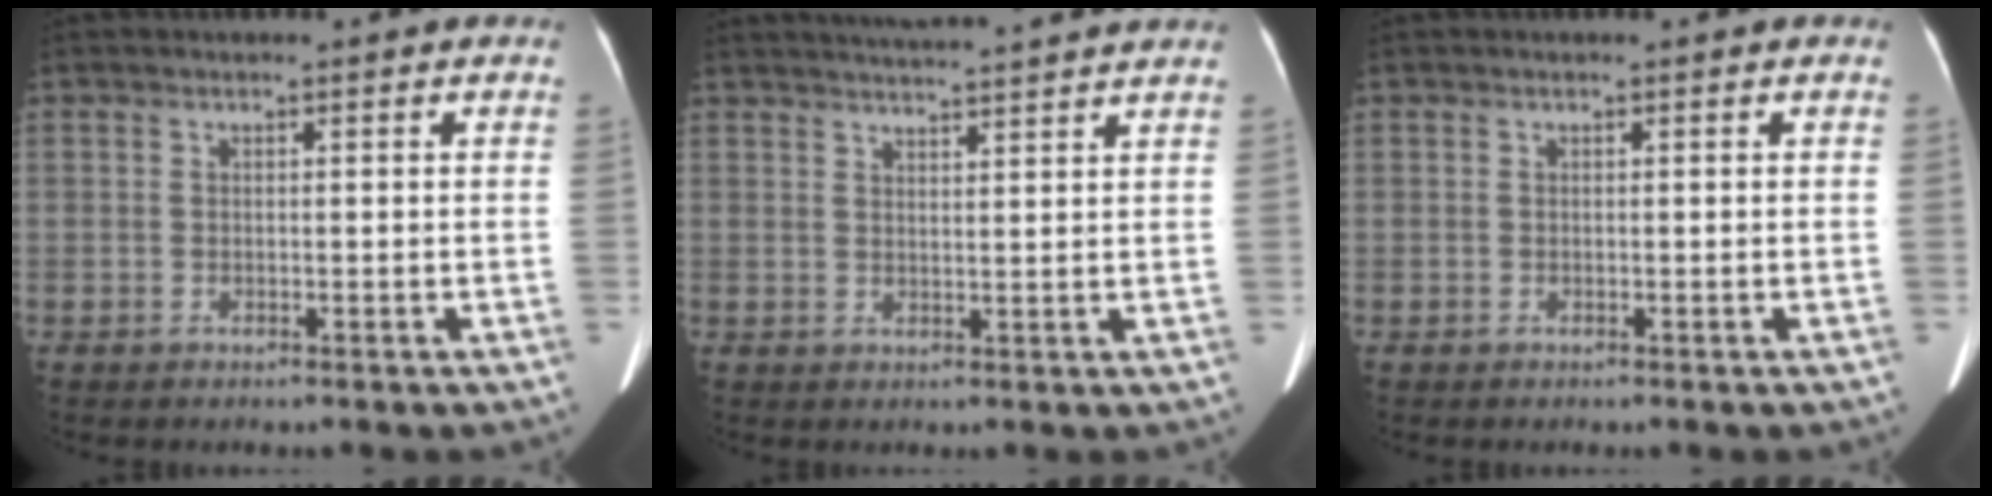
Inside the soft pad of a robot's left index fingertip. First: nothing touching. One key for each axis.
{"total": 10.5, "fx": 9.8, "fy": -0.5, "fz": 3.9, "tx": -0.065, "ty": 0.022, "tz": 0.125}
{"total": 0.0}